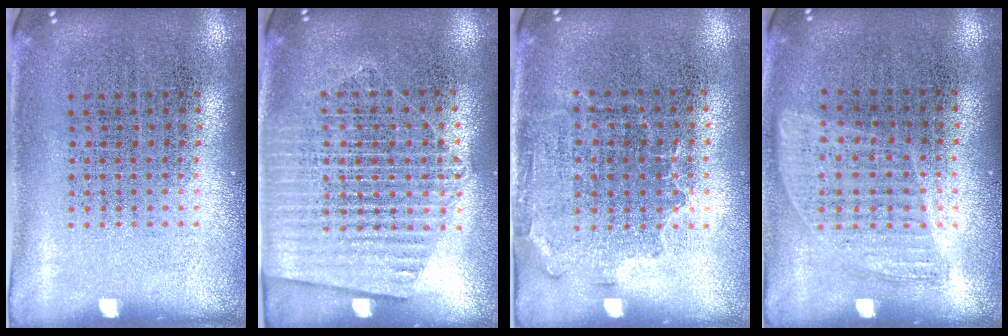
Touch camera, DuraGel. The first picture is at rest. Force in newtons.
{"total": 1.6, "press": 1.5, "slide": 0.6}
{"total": 1.4, "press": 1.1, "slide": 0.9}
{"total": 0.9, "press": 0.8, "slide": 0.4}